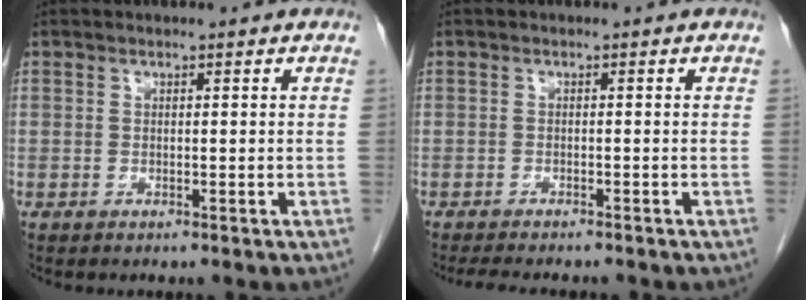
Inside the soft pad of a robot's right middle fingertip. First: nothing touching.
{"total": 6.2, "force": [-5.4, 1.2, 2.7], "torque": [-0.037, -0.010, -0.079]}